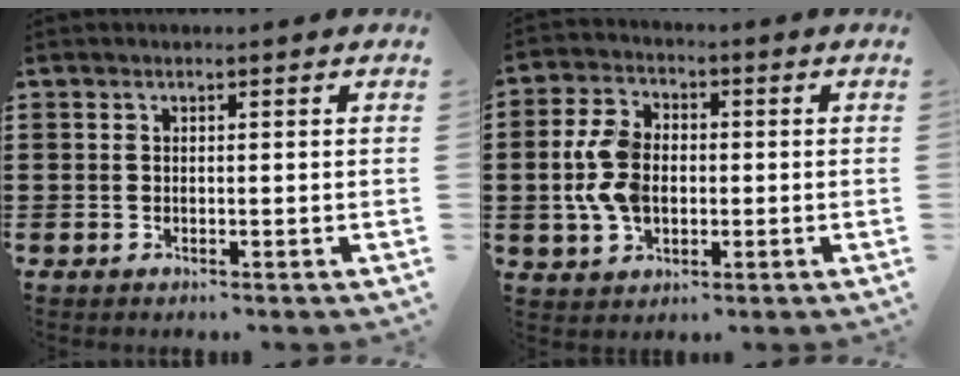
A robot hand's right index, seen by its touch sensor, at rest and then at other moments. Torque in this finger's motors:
{"motor_torque": [0.40, 0.33, 0.60, 0.18]}